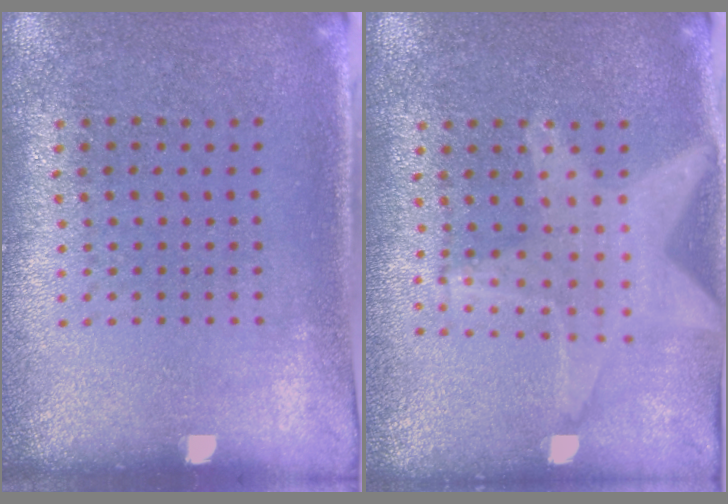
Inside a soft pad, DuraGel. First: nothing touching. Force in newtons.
{"total": 1.9, "press": 1.7, "slide": 0.9}